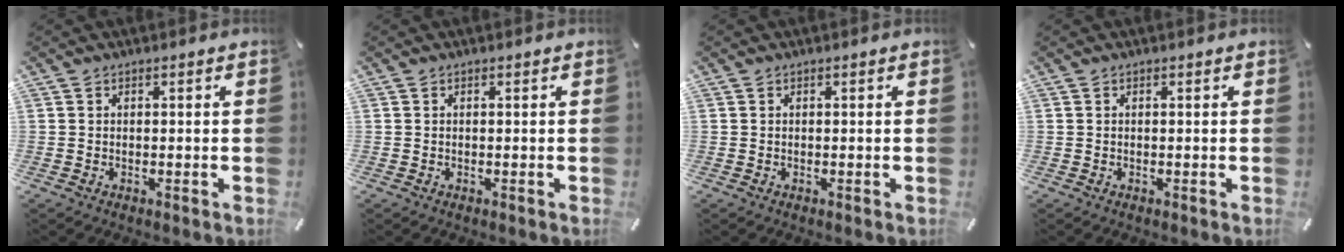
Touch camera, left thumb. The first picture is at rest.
{"total": 0.0}
{"total": 0.0}
{"total": 0.0}